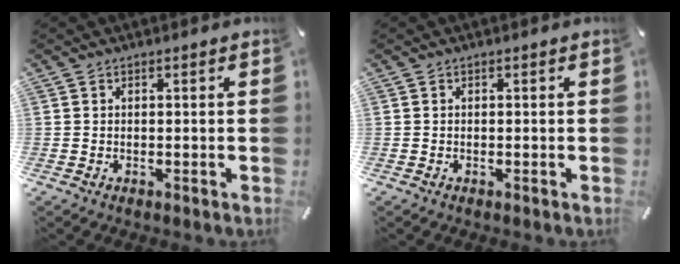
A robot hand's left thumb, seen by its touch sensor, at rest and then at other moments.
{"total": 0.0}